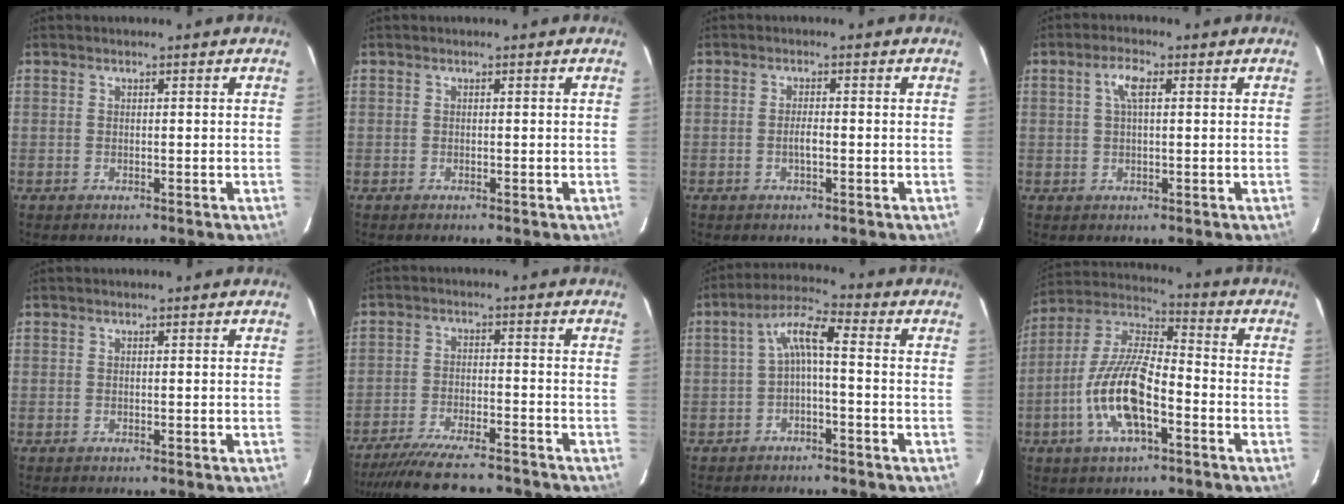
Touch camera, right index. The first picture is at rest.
{"total": 0.0}
{"total": 1.6, "force": [-0.5, 0.5, 1.5], "torque": [-0.029, -0.001, -0.010]}
{"total": 3.5, "force": [1.1, 1.3, 3.1], "torque": [-0.062, 0.010, 0.022]}
{"total": 0.0}
{"total": 14.9, "force": [-13.4, 2.5, 6.2], "torque": [-0.131, -0.020, -0.208]}
{"total": 5.5, "force": [-1.0, 1.1, 5.3], "torque": [-0.117, 0.019, -0.019]}
{"total": 14.6, "force": [-5.5, 5.1, 12.5], "torque": [-0.261, -0.003, -0.109]}